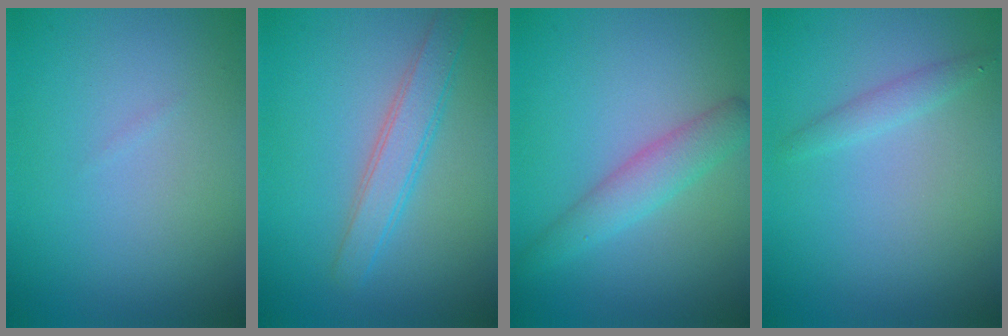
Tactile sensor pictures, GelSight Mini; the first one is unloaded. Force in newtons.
{"total": 3.0, "press": 3.0, "slide": 0.1}
{"total": 2.9, "press": 2.9, "slide": 0.1}
{"total": 1.2, "press": 1.2, "slide": 0.0}